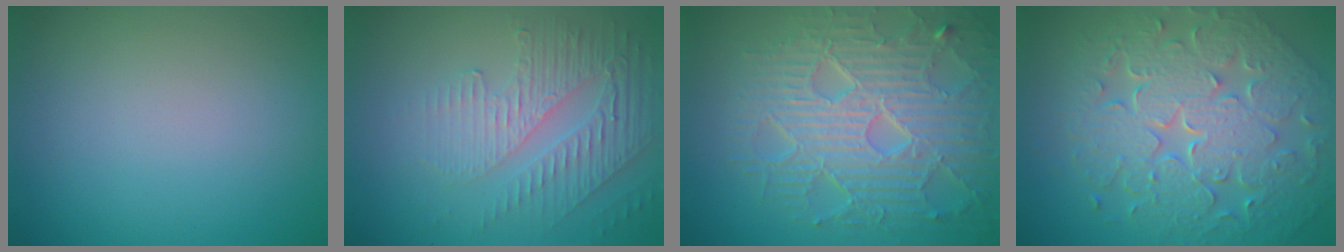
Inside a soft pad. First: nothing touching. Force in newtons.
{"total": 5.5, "press": 3.3, "slide": 4.4}
{"total": 9.0, "press": 6.3, "slide": 6.5}
{"total": 9.2, "press": 6.6, "slide": 6.3}